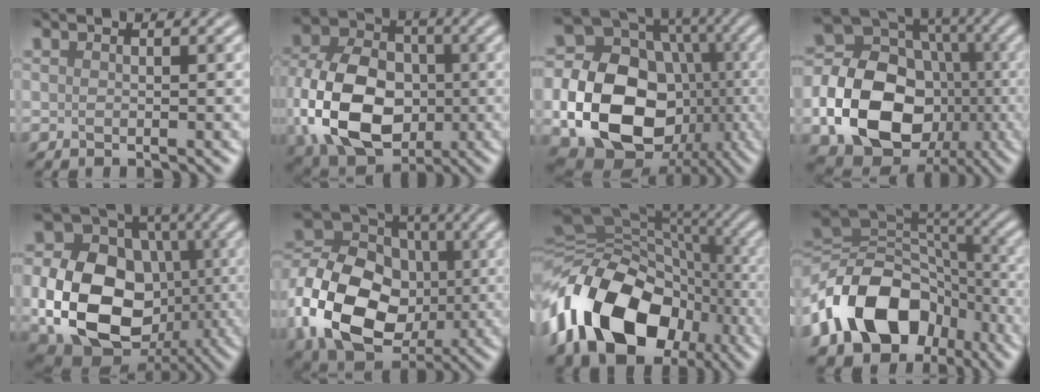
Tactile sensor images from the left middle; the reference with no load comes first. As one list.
[{"total": 13.1, "force": [-2.4, 9.5, 8.8], "torque": [-0.200, -0.010, -0.053]}, {"total": 16.2, "force": [-3.0, 12.8, 9.5], "torque": [-0.190, -0.024, -0.039]}, {"total": 14.3, "force": [-3.3, 11.1, 8.3], "torque": [-0.176, -0.015, -0.060]}, {"total": 13.7, "force": [-2.4, 10.5, 8.4], "torque": [-0.167, -0.021, -0.043]}, {"total": 16.3, "force": [-2.8, 13.0, 9.4], "torque": [-0.205, -0.011, -0.063]}, {"total": 14.4, "force": [-6.0, 9.7, 8.9], "torque": [-0.172, 0.004, -0.116]}, {"total": 13.8, "force": [-5.3, 10.0, 8.0], "torque": [-0.155, 0.001, -0.097]}]